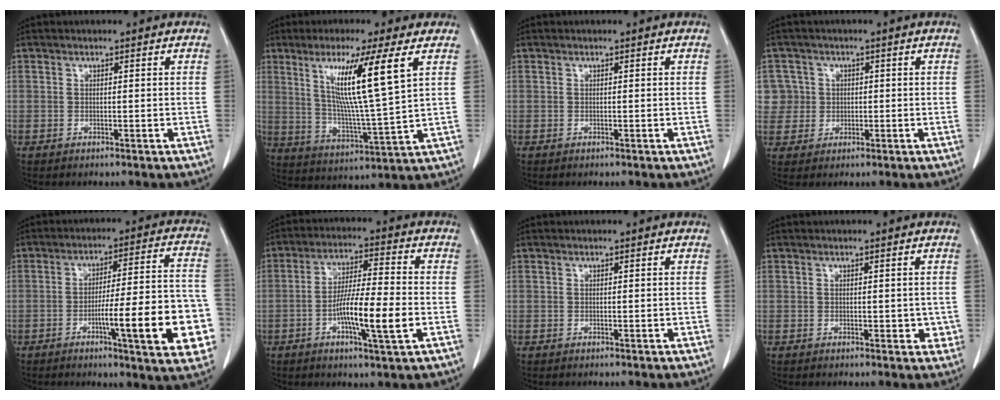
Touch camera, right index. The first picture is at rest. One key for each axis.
{"total": 13.6, "fx": 5.4, "fy": -1.1, "fz": 12.5, "tx": -0.222, "ty": -0.013, "tz": 0.098}
{"total": 0.0}
{"total": 5.7, "fx": 1.1, "fy": 5.6, "fz": 0.0, "tx": 0.007, "ty": 0.020, "tz": 0.025}
{"total": 18.2, "fx": -5.5, "fy": 2.3, "fz": 17.2, "tx": -0.167, "ty": 0.020, "tz": -0.065}
{"total": 10.9, "fx": -3.1, "fy": 0.7, "fz": 10.4, "tx": -0.186, "ty": -0.006, "tz": -0.058}
{"total": 0.6, "fx": 0.0, "fy": 0.2, "fz": 0.6, "tx": -0.008, "ty": -0.002, "tz": 0.003}
{"total": 2.6, "fx": 0.0, "fy": 1.4, "fz": 2.2, "tx": -0.016, "ty": -0.003, "tz": 0.003}